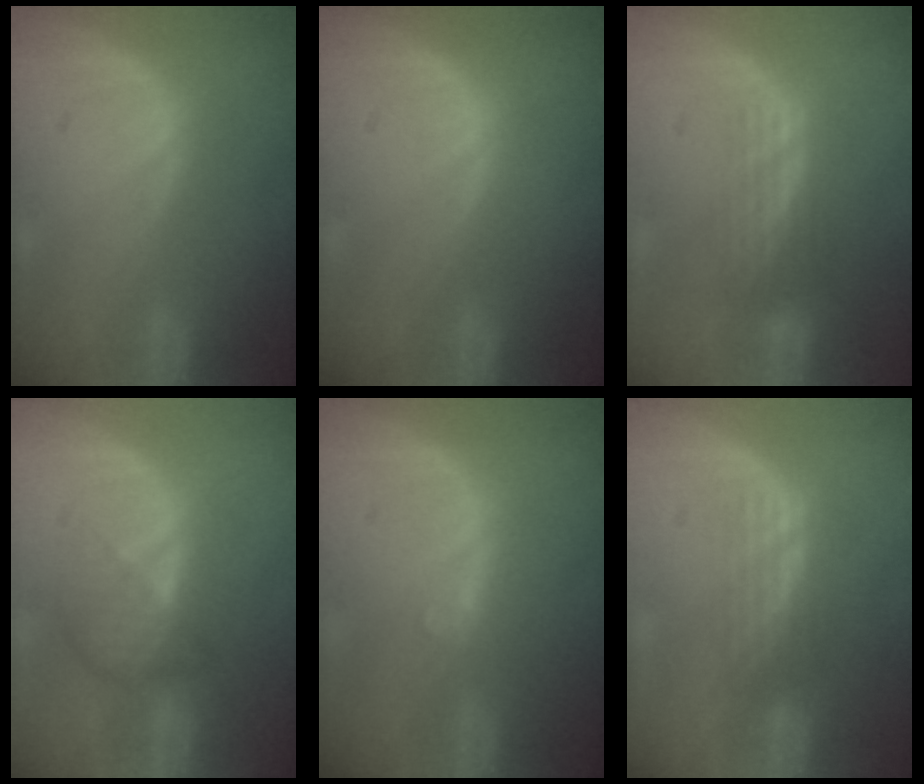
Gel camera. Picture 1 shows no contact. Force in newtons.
{"total": 0.0}
{"total": 3.6, "press": 3.1, "slide": 1.9}
{"total": 4.3, "press": 3.8, "slide": 1.9}
{"total": 1.3, "press": 1.1, "slide": 0.7}
{"total": 3.1, "press": 2.6, "slide": 1.6}